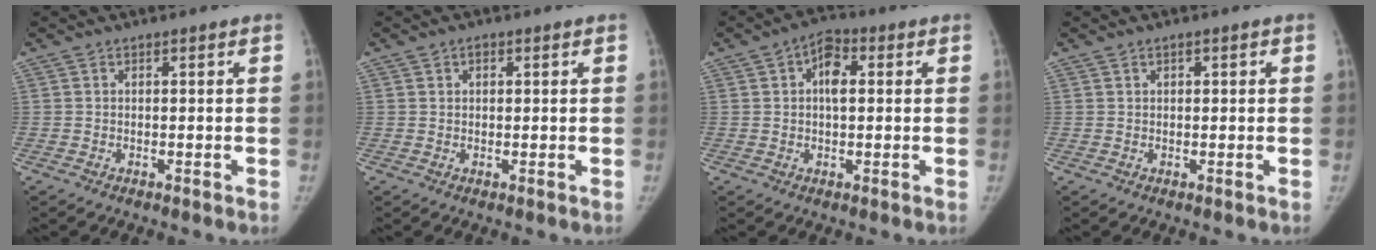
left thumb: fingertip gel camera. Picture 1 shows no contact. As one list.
[{"total": 1.4, "force": [0.6, 1.1, 0.7], "torque": [-0.003, -0.001, 0.007]}, {"total": 5.8, "force": [1.2, 3.5, 4.4], "torque": [-0.060, 0.010, 0.011]}, {"total": 0.9, "force": [0.4, 0.5, 0.5], "torque": [-0.002, 0.001, 0.005]}]